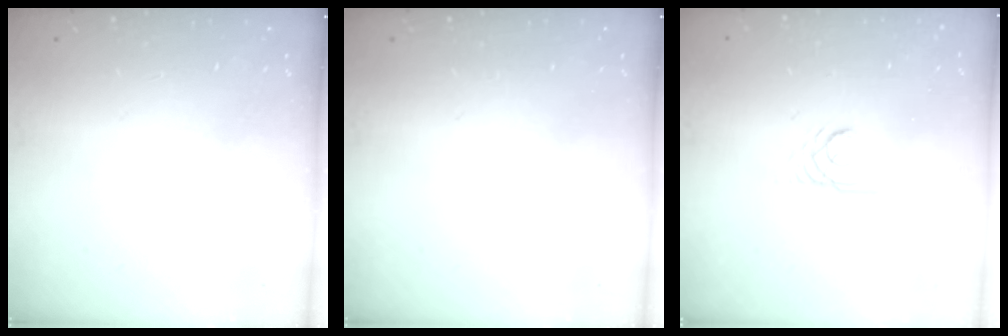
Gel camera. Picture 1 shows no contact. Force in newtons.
{"total": 0.0}
{"total": 3.1, "press": 3.1, "slide": 0.1}